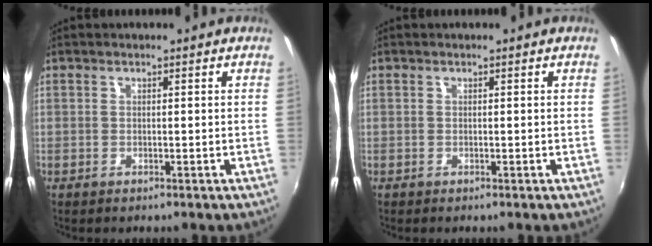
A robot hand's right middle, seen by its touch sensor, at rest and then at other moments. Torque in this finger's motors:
{"motor_torque": [-0.10, 0.01, -0.01, 0.00]}